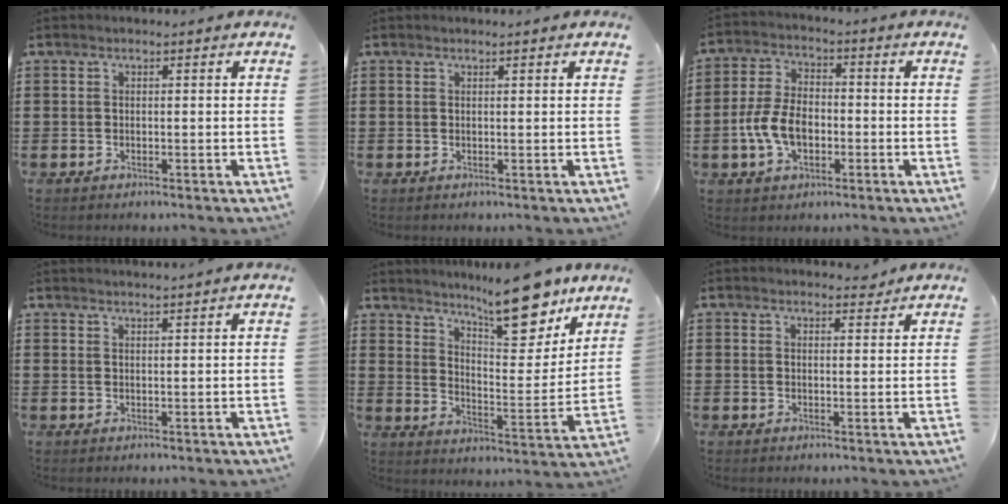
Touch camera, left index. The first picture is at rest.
{"total": 0.5, "force": [0.4, 0.0, 0.4], "torque": [-0.008, 0.000, 0.008]}
{"total": 7.5, "force": [-2.1, 4.5, 5.7], "torque": [-0.140, 0.000, -0.048]}
{"total": 1.3, "force": [1.2, -0.5, 0.0], "torque": [-0.002, -0.004, 0.024]}
{"total": 14.2, "force": [11.3, 4.0, 7.7], "torque": [-0.117, -0.066, 0.194]}
{"total": 1.9, "force": [1.8, 0.5, 0.4], "torque": [-0.005, 0.000, 0.031]}